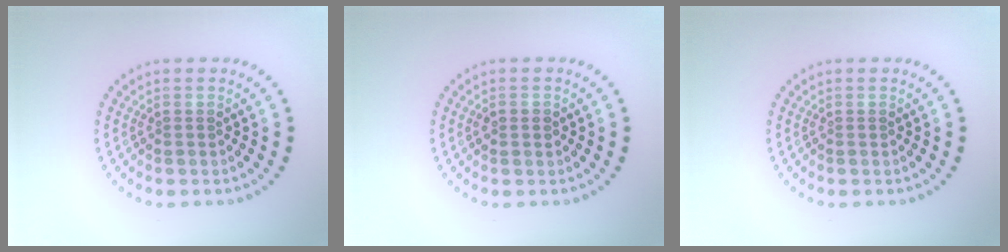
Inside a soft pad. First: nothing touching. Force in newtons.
{"total": 1.3, "press": 1.3, "slide": 0.1}
{"total": 0.0}